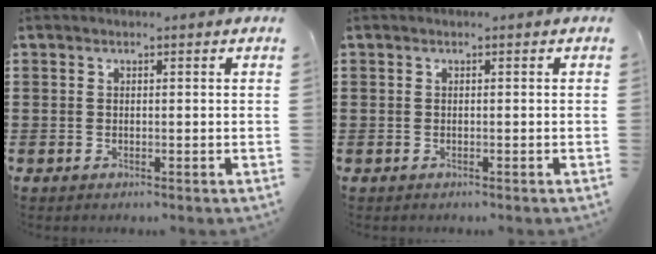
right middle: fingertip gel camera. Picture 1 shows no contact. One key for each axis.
{"total": 0.0}